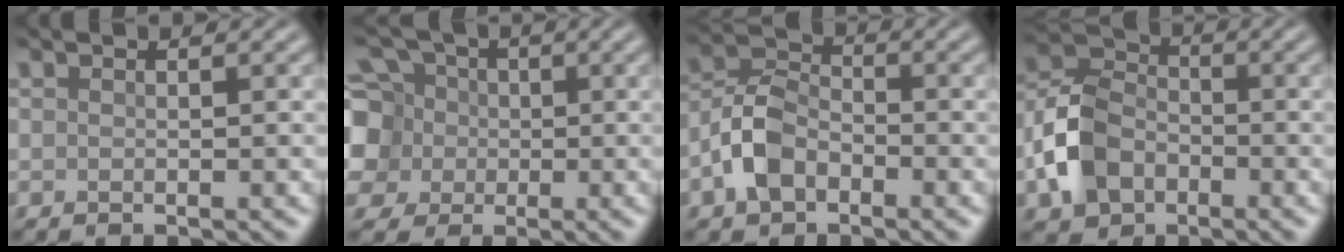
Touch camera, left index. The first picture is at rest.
{"total": 9.8, "force": [0.1, 8.9, 4.1], "torque": [-0.118, 0.019, -0.027]}
{"total": 4.5, "force": [-2.2, 2.9, 2.7], "torque": [-0.057, 0.009, -0.054]}
{"total": 6.4, "force": [-2.6, 4.7, 3.5], "torque": [-0.076, 0.005, -0.063]}